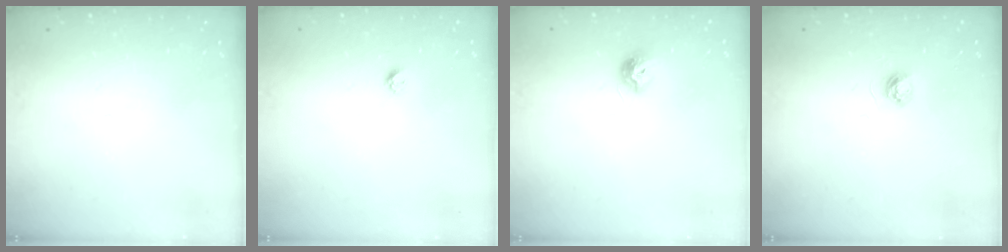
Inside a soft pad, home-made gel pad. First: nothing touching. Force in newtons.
{"total": 4.1, "press": 4.1, "slide": 0.5}
{"total": 7.9, "press": 7.9, "slide": 0.4}
{"total": 3.6, "press": 3.6, "slide": 0.5}